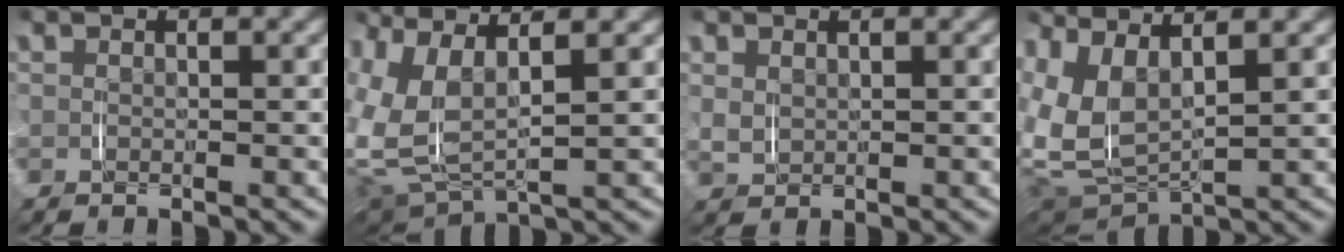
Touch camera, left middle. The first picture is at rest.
{"total": 10.8, "force": [1.5, 8.4, 6.6], "torque": [-0.193, -0.024, 0.023]}
{"total": 1.4, "force": [0.5, 1.1, 0.7], "torque": [-0.025, -0.003, 0.013]}
{"total": 10.3, "force": [1.1, 8.1, 6.3], "torque": [-0.190, -0.022, 0.012]}